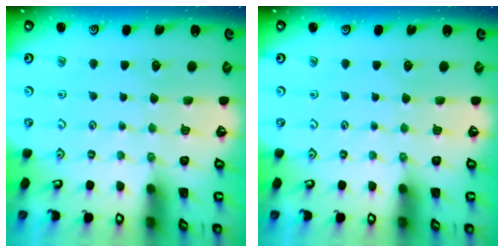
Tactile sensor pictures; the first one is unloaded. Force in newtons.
{"total": 0.0}